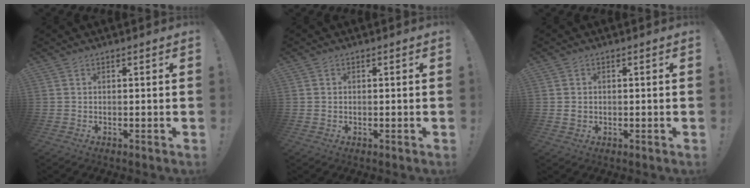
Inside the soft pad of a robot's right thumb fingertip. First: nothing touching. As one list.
[{"total": 0.9, "force": [0.3, 0.8, -0.2], "torque": [0.003, 0.004, 0.004]}, {"total": 1.9, "force": [0.5, 1.8, 0.5], "torque": [-0.003, 0.004, 0.007]}]